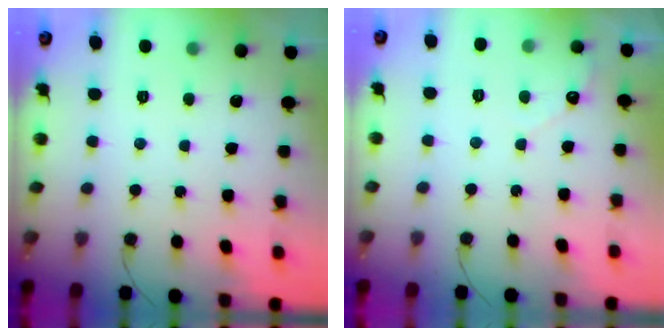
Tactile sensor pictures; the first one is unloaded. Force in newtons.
{"total": 2.6, "press": 2.6, "slide": 0.2}